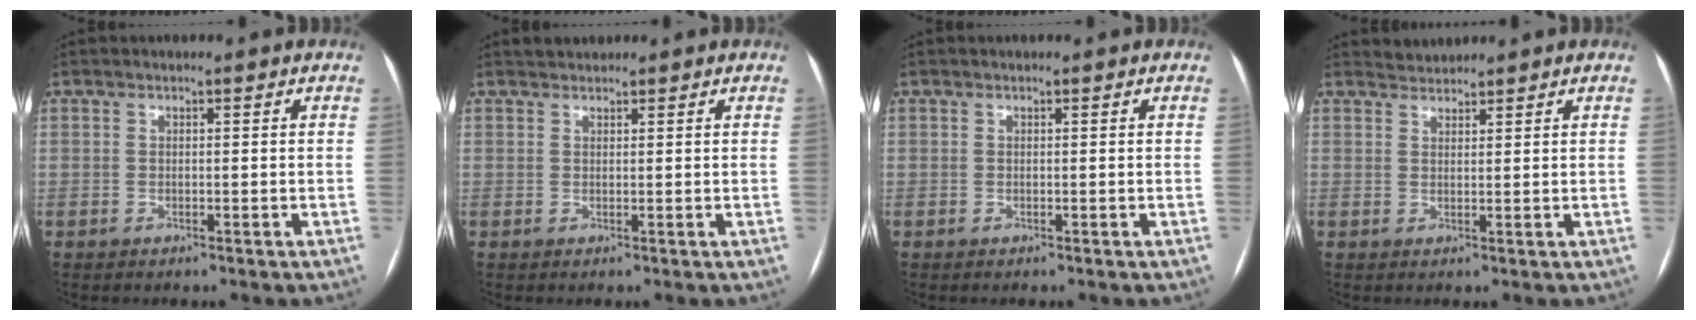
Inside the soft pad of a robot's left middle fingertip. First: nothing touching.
{"total": 1.2, "force": [1.1, 0.3, -0.2], "torque": [-0.006, 0.012, 0.022]}
{"total": 0.0}
{"total": 1.7, "force": [1.6, 0.1, -0.5], "torque": [0.001, 0.008, 0.032]}